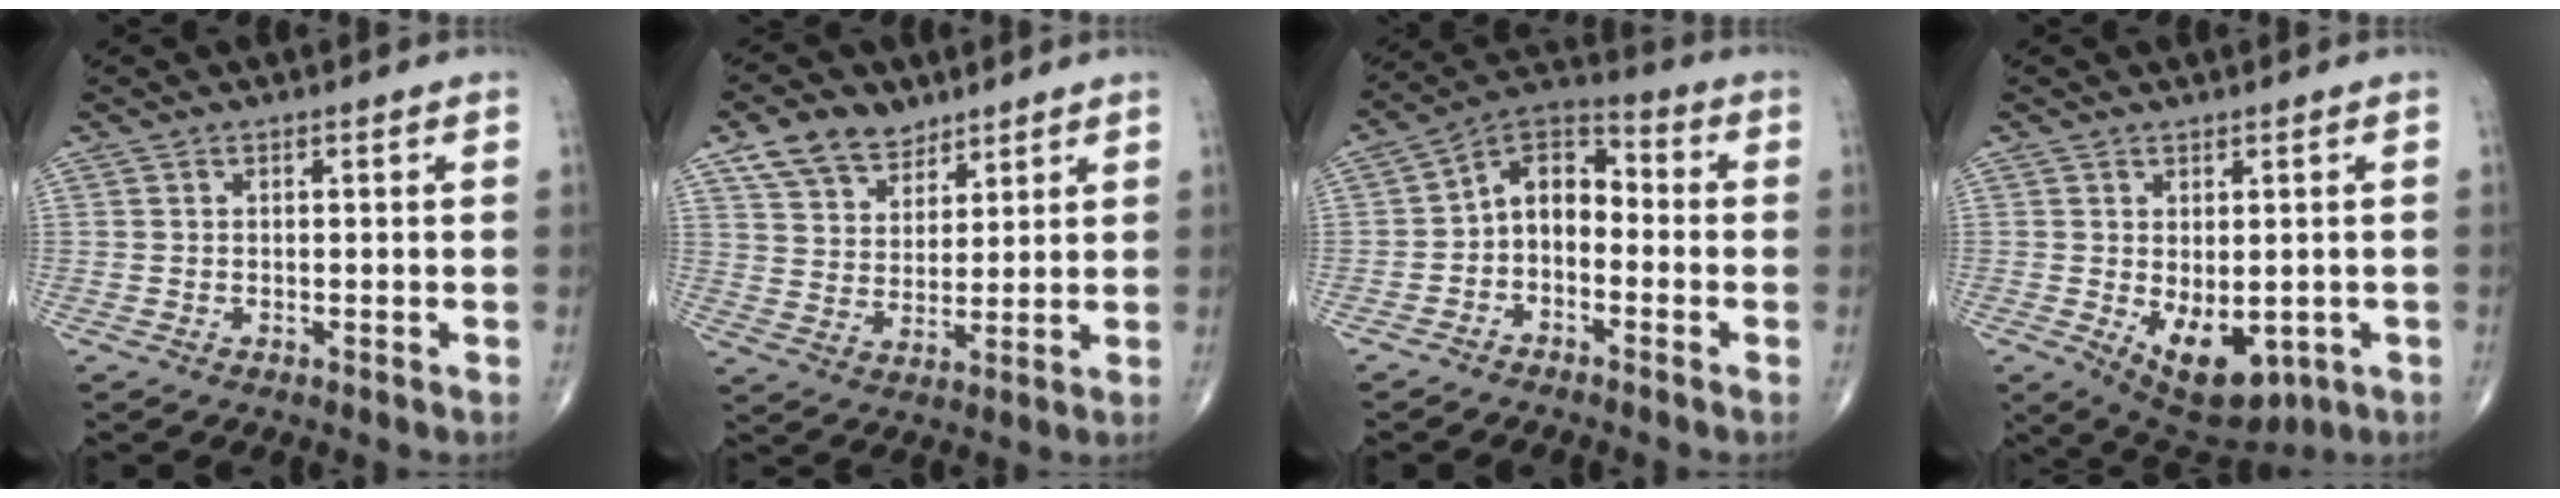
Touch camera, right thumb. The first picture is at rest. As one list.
[{"total": 9.3, "force": [6.2, 6.0, 3.6], "torque": [-0.041, -0.028, 0.117]}, {"total": 8.9, "force": [-1.8, 6.2, 6.2], "torque": [-0.077, 0.045, -0.051]}, {"total": 10.6, "force": [-2.5, 5.9, 8.4], "torque": [-0.104, -0.007, -0.015]}]